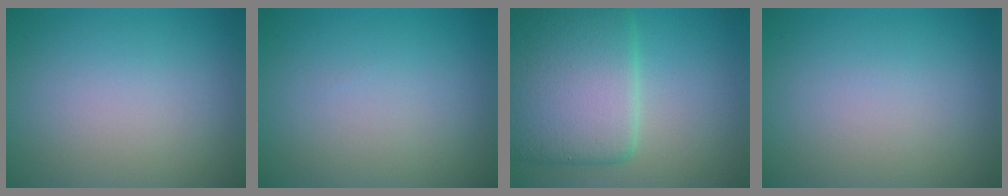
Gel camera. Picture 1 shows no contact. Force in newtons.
{"total": 0.0}
{"total": 9.0, "press": 9.0, "slide": 0.1}
{"total": 0.0}